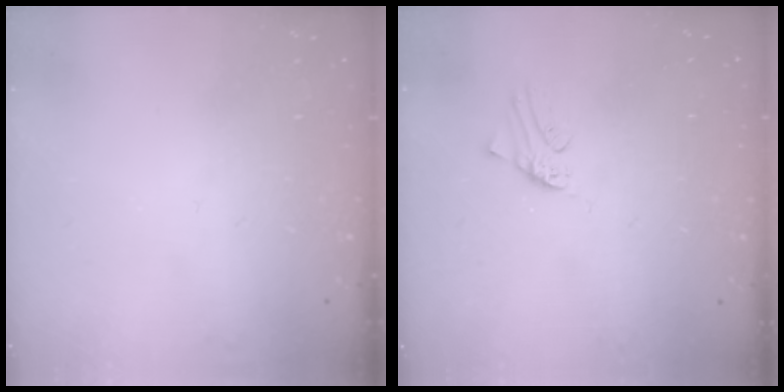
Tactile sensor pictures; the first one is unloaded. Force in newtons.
{"total": 0.0}